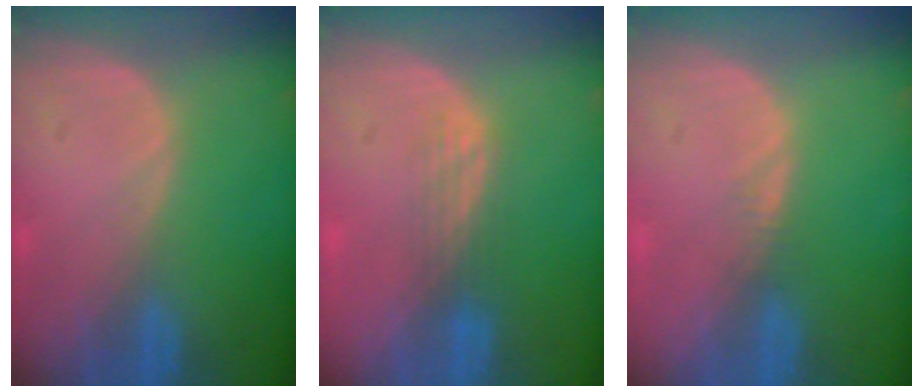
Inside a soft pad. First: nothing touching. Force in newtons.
{"total": 2.9, "press": 2.5, "slide": 1.5}
{"total": 0.8, "press": 0.8, "slide": 0.1}